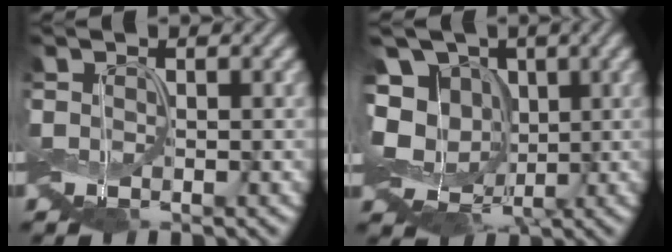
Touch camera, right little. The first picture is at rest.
{"total": 10.9, "force": [0.9, 9.0, 6.1], "torque": [-0.126, 0.001, -0.006]}